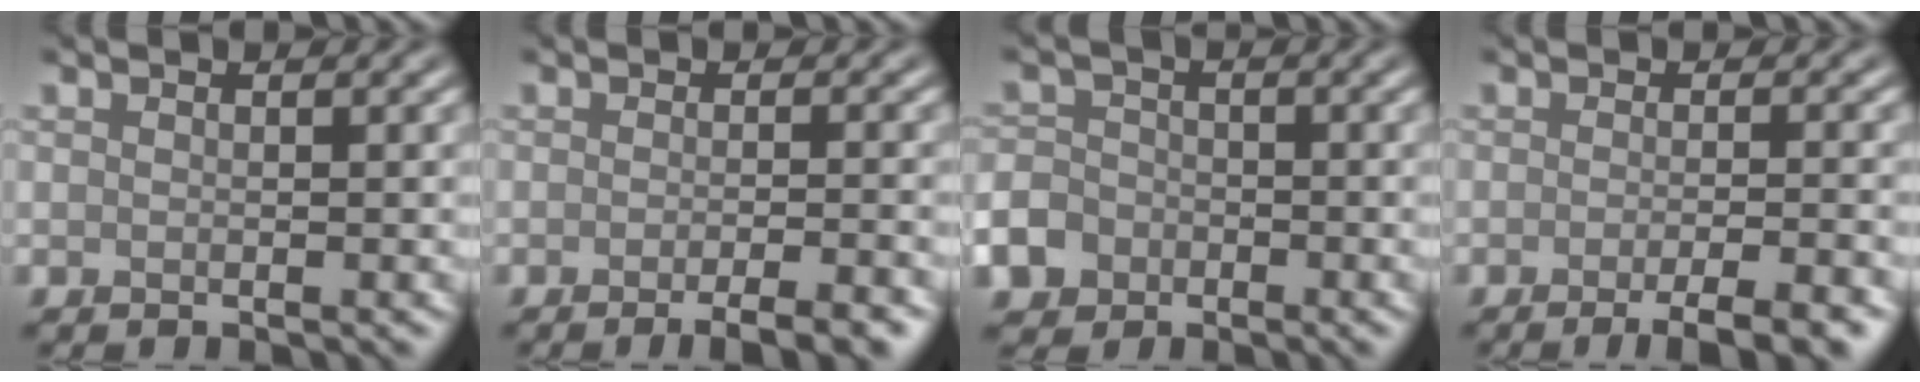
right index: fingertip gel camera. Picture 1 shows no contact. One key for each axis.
{"total": 4.3, "fx": -2.6, "fy": 1.0, "fz": 3.3, "tx": -0.034, "ty": 0.002, "tz": -0.037}
{"total": 6.5, "fx": -3.8, "fy": 5.0, "fz": 1.8, "tx": -0.039, "ty": -0.023, "tz": -0.077}
{"total": 5.0, "fx": -2.9, "fy": 1.1, "fz": 3.9, "tx": -0.045, "ty": -0.002, "tz": -0.041}